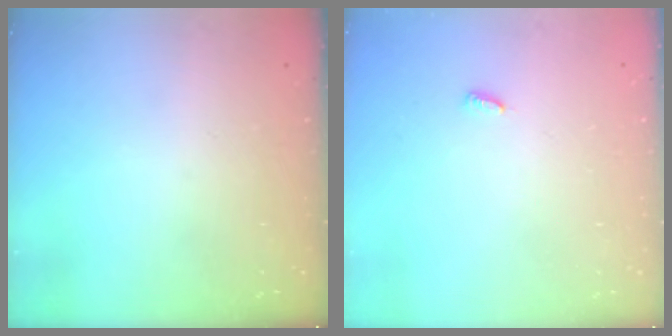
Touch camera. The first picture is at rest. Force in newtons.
{"total": 3.2, "press": 3.2, "slide": 0.5}